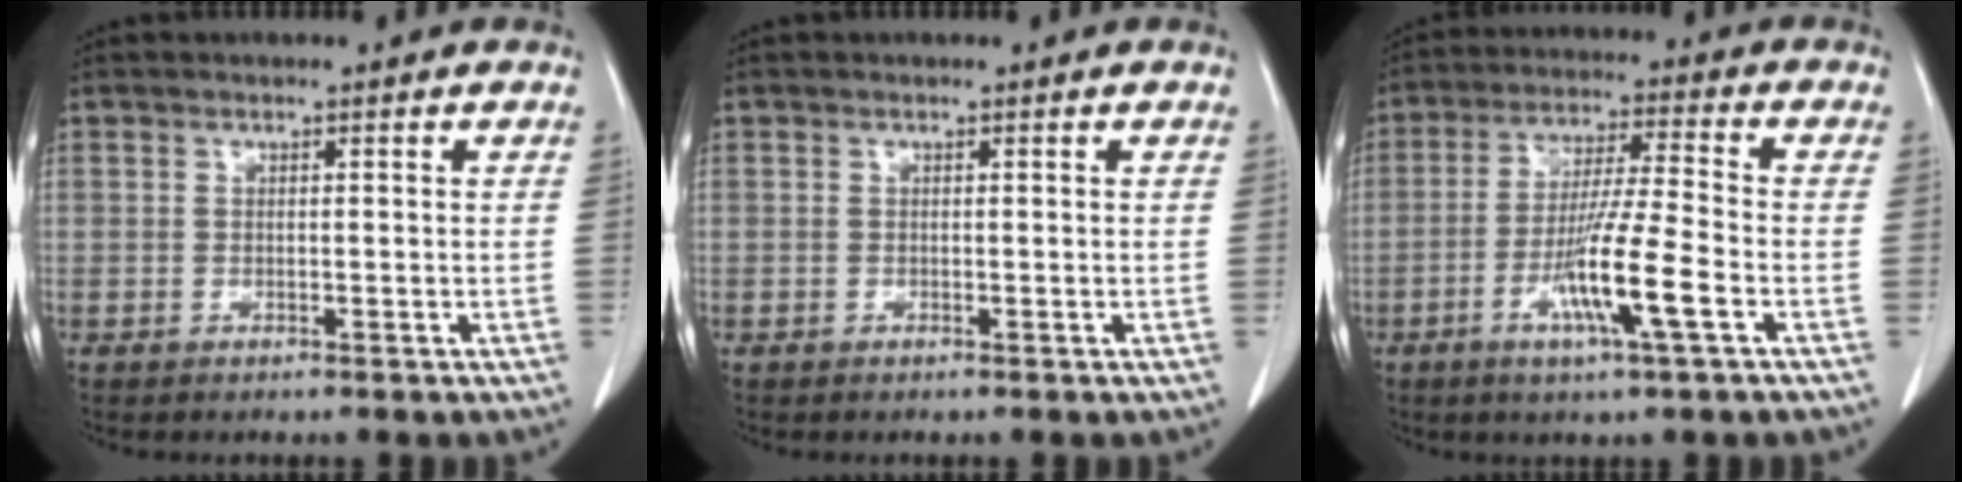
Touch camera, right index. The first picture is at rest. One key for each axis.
{"total": 0.0}
{"total": 10.7, "fx": -3.9, "fy": -0.2, "fz": 10.0, "tx": -0.187, "ty": -0.013, "tz": -0.074}